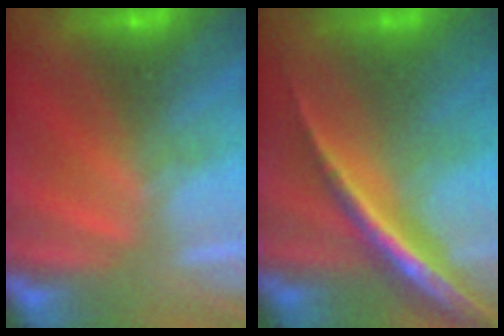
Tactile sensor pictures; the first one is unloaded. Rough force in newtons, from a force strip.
{"total": 2.0}